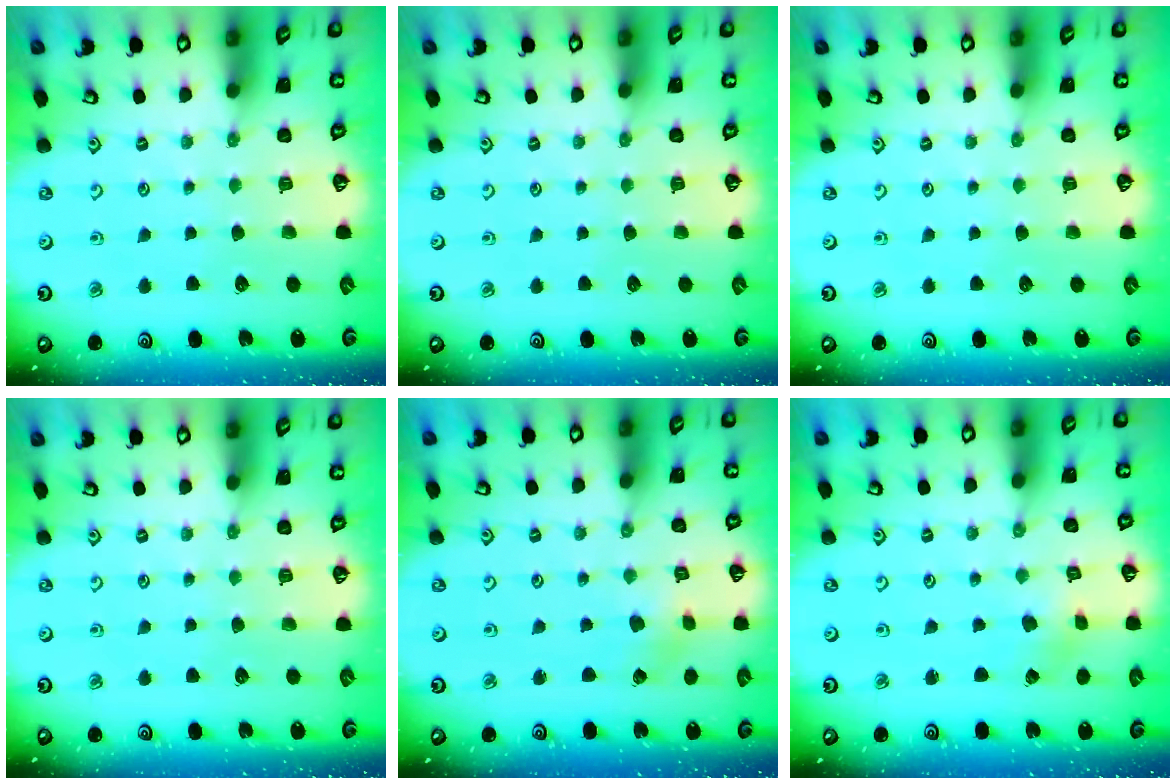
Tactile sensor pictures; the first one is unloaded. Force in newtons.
{"total": 0.0}
{"total": 0.0}
{"total": 0.0}
{"total": 1.9, "press": 1.9, "slide": 0.2}
{"total": 1.2, "press": 1.2, "slide": 0.2}